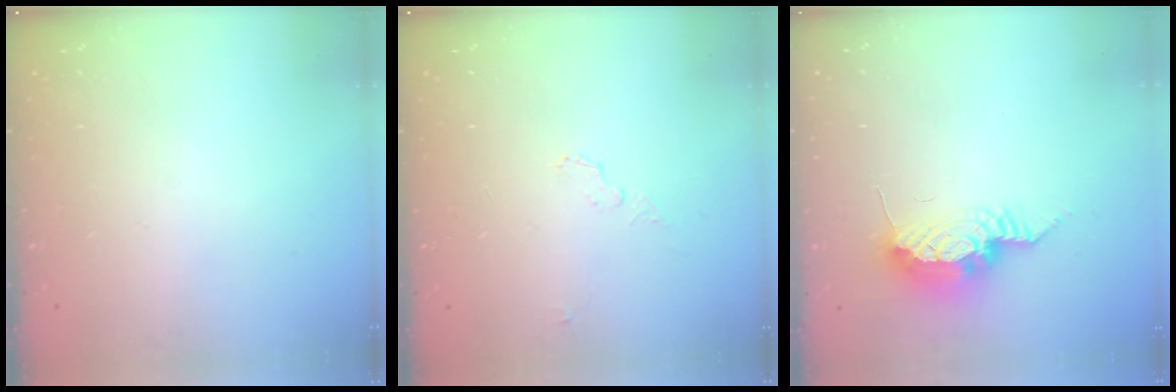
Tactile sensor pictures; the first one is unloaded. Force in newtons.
{"total": 4.1, "press": 3.7, "slide": 1.7}
{"total": 10.8, "press": 10.7, "slide": 1.5}